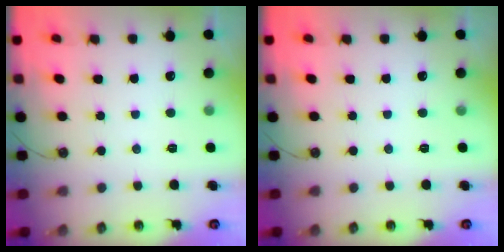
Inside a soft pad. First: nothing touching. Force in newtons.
{"total": 0.0}